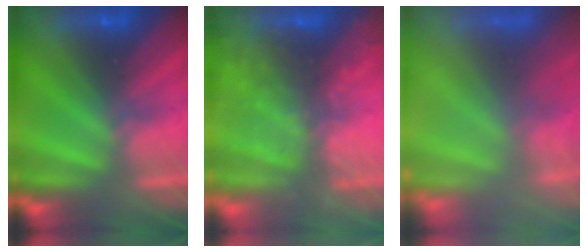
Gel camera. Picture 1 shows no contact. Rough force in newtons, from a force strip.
{"total": 6.0}
{"total": 7.1}